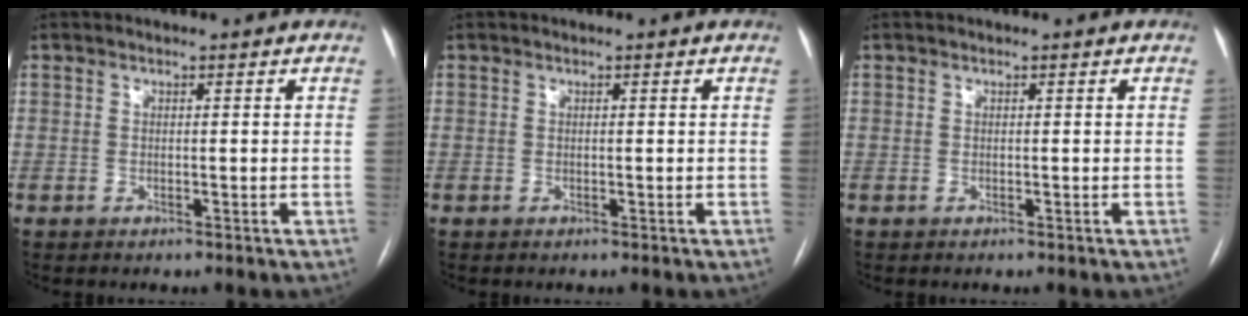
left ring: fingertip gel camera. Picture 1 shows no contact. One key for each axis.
{"total": 0.0}
{"total": 0.0}